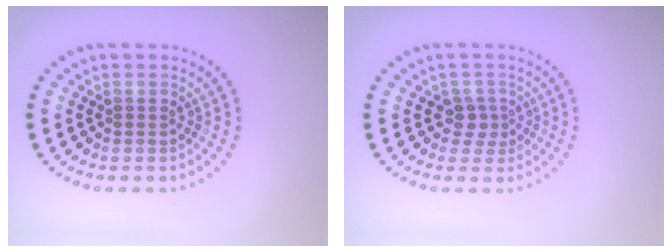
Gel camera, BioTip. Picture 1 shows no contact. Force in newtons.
{"total": 1.7, "press": 1.4, "slide": 1.0}